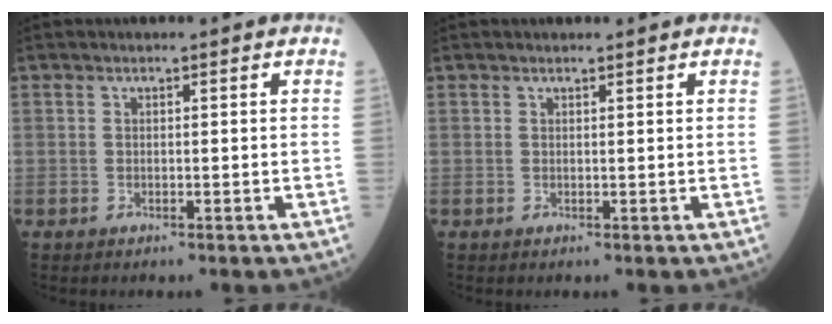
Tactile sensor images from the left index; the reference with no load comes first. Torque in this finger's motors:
{"motor_torque": [-0.03, 0.04, -0.23, -0.01]}